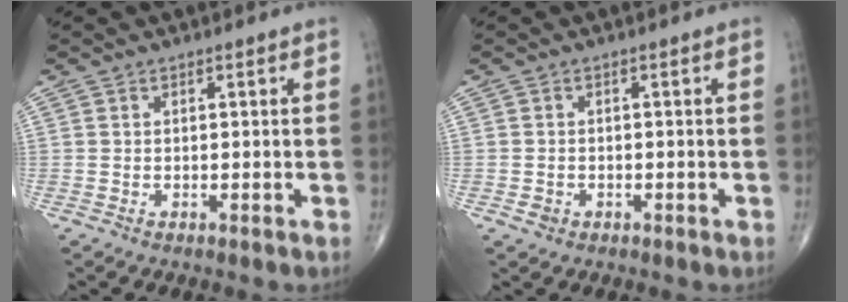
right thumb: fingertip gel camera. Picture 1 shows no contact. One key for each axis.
{"total": 1.4, "fx": -0.6, "fy": 1.1, "fz": 0.5, "tx": -0.005, "ty": 0.006, "tz": -0.009}